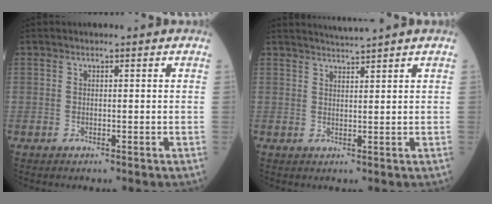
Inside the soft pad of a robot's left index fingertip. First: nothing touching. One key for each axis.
{"total": 3.1, "fx": 2.8, "fy": -1.2, "fz": 0.5, "tx": -0.006, "ty": 0.004, "tz": 0.055}